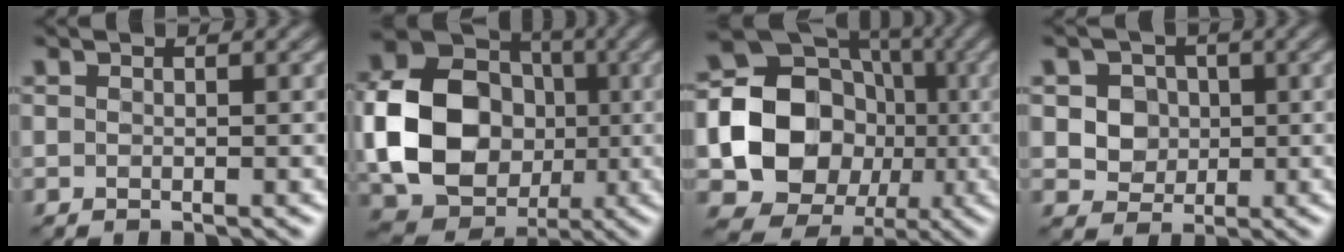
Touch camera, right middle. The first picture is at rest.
{"total": 13.1, "force": [-1.3, 10.7, 7.5], "torque": [-0.159, -0.009, -0.025]}
{"total": 15.2, "force": [-1.7, 13.3, 7.0], "torque": [-0.109, -0.023, -0.044]}
{"total": 4.5, "force": [0.9, 4.0, 2.0], "torque": [-0.035, 0.006, 0.016]}